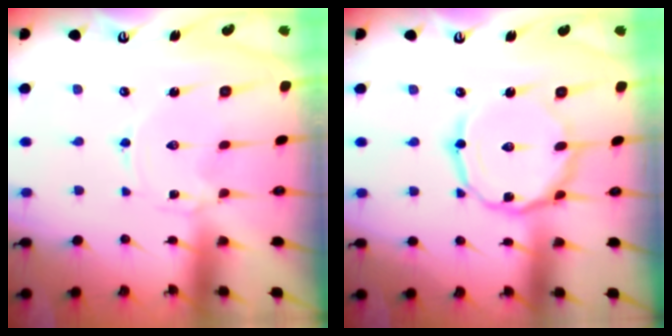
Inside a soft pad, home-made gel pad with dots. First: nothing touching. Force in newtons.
{"total": 12.0, "press": 12.0, "slide": 0.7}